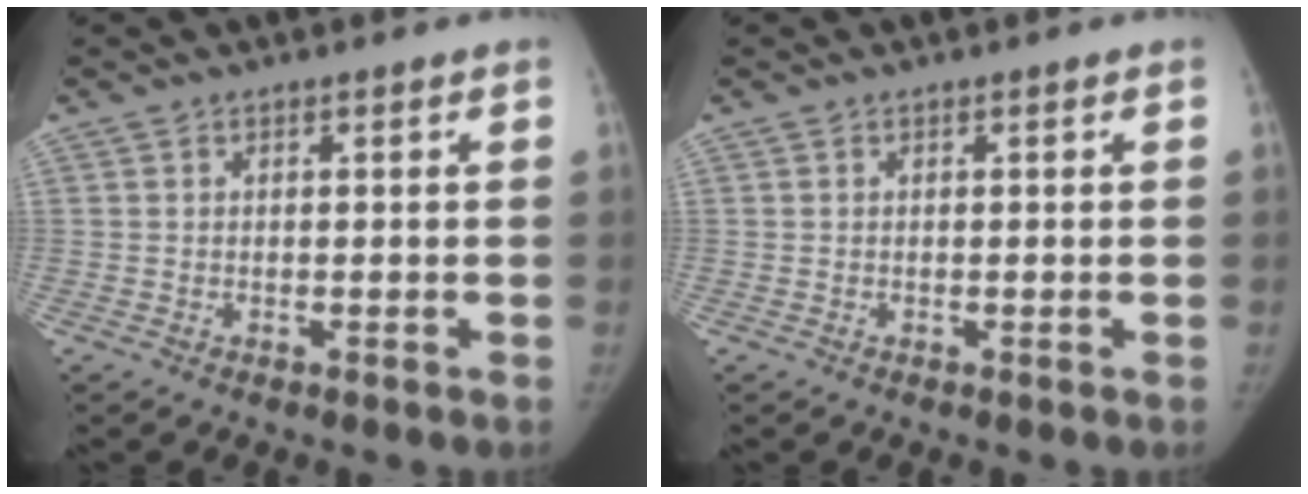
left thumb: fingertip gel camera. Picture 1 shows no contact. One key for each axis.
{"total": 0.0}